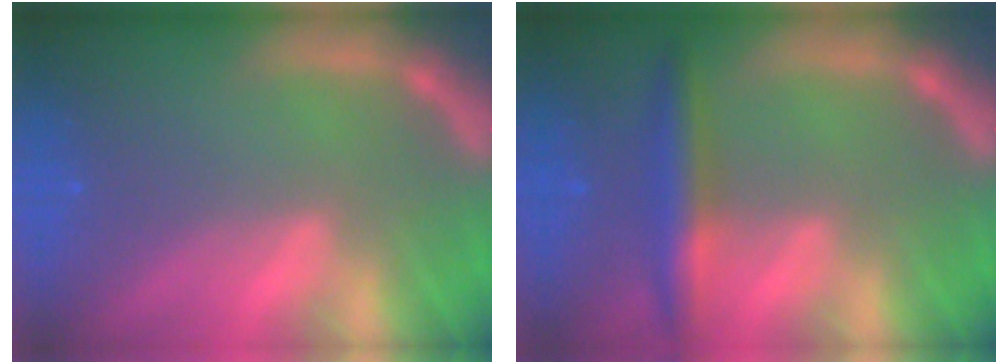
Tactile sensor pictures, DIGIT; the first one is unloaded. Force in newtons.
{"total": 4.0}